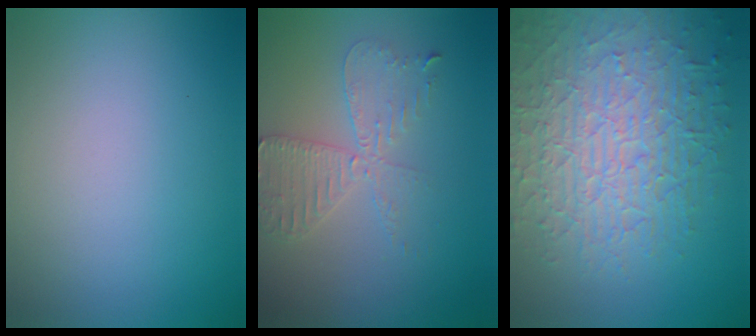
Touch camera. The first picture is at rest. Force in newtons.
{"total": 3.8, "press": 3.3, "slide": 1.9}
{"total": 9.6, "press": 6.4, "slide": 7.1}